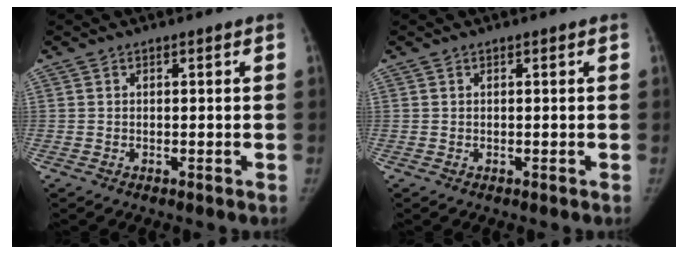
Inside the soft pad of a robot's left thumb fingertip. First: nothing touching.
{"total": 0.0}